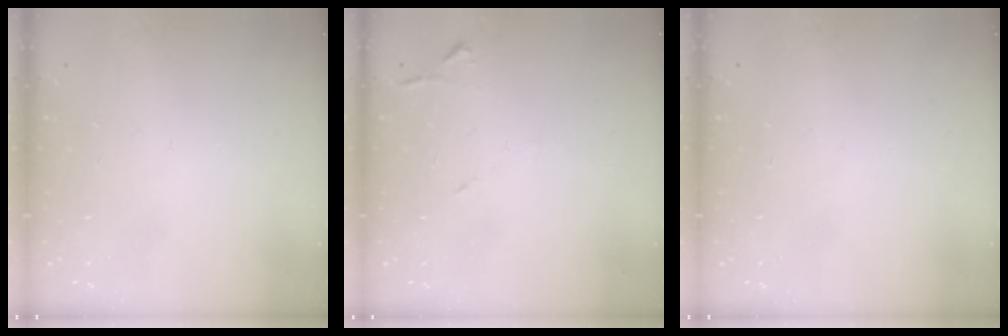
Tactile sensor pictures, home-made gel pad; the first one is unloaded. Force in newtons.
{"total": 6.7, "press": 6.7, "slide": 0.7}
{"total": 0.0}